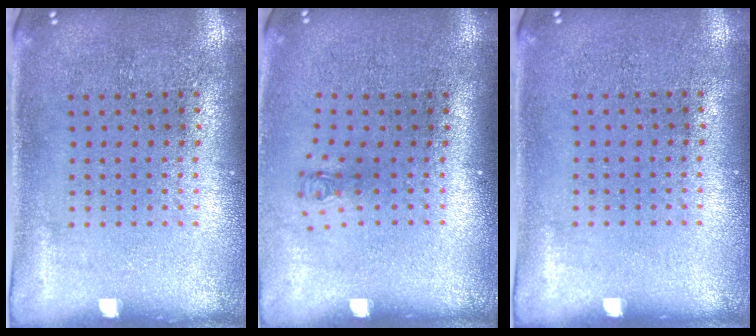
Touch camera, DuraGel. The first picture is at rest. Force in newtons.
{"total": 0.7, "press": 0.3, "slide": 0.6}
{"total": 0.0}